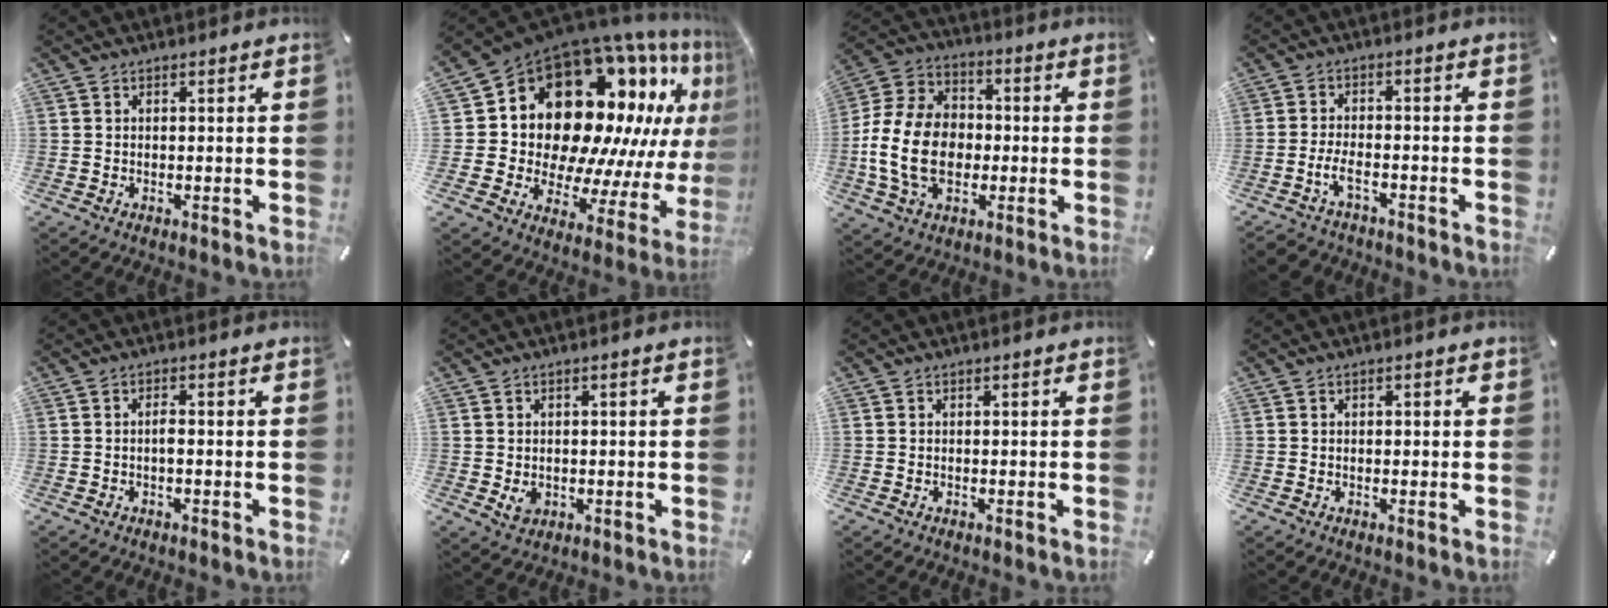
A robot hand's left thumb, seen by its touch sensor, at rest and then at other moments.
{"total": 21.9, "force": [11.4, 14.3, 12.0], "torque": [-0.173, -0.141, 0.226]}
{"total": 16.5, "force": [-2.7, 12.3, 10.7], "torque": [-0.255, 0.019, -0.050]}
{"total": 5.0, "force": [-3.0, 2.4, 3.3], "torque": [-0.071, 0.012, -0.058]}
{"total": 1.9, "force": [-0.4, 0.6, 1.8], "torque": [-0.034, 0.001, -0.008]}
{"total": 3.1, "force": [-0.5, 2.6, 1.6], "torque": [-0.017, -0.004, -0.012]}
{"total": 0.0}
{"total": 0.8, "force": [0.0, 0.6, 0.5], "torque": [-0.010, 0.004, -0.002]}